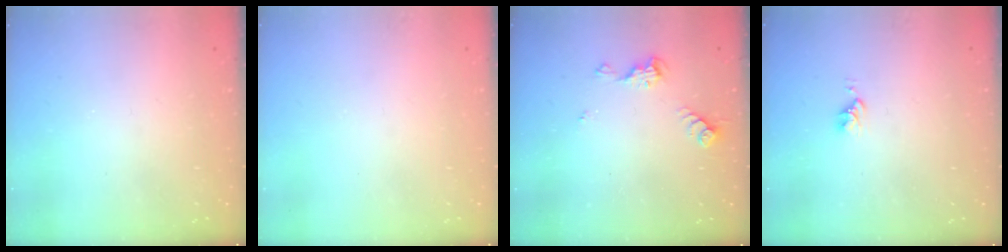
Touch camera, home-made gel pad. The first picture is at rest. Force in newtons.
{"total": 0.0}
{"total": 6.3, "press": 6.3, "slide": 0.5}
{"total": 2.8, "press": 2.8, "slide": 0.4}